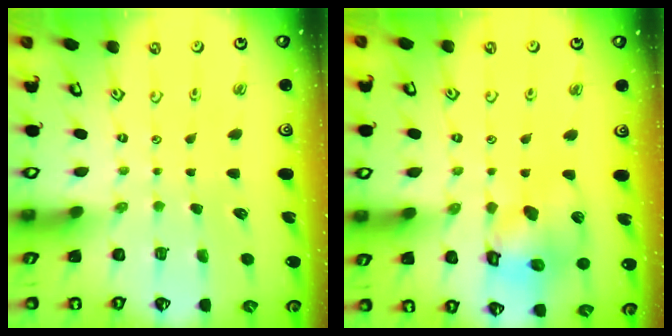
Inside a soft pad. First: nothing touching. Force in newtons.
{"total": 13.8, "press": 13.7, "slide": 1.9}